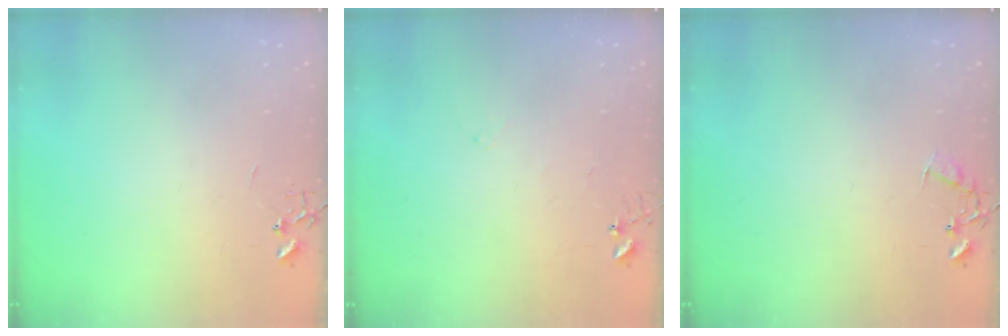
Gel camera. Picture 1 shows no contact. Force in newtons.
{"total": 4.7, "press": 4.6, "slide": 0.4}
{"total": 7.1, "press": 7.1, "slide": 0.5}